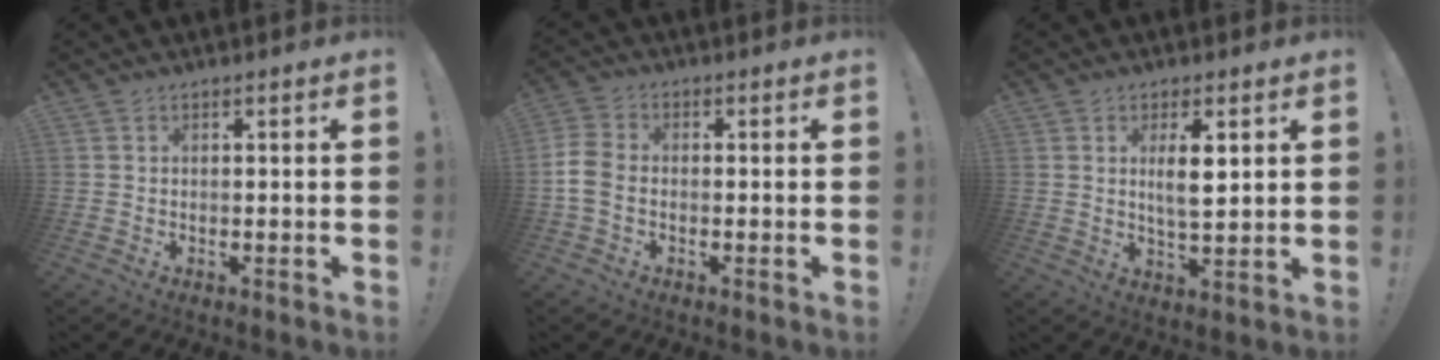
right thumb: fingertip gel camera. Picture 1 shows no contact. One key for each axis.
{"total": 7.3, "fx": -1.5, "fy": 5.2, "fz": 4.9, "tx": -0.114, "ty": 0.008, "tz": -0.024}
{"total": 6.8, "fx": 2.1, "fy": 2.0, "fz": 6.2, "tx": -0.112, "ty": -0.010, "tz": 0.030}